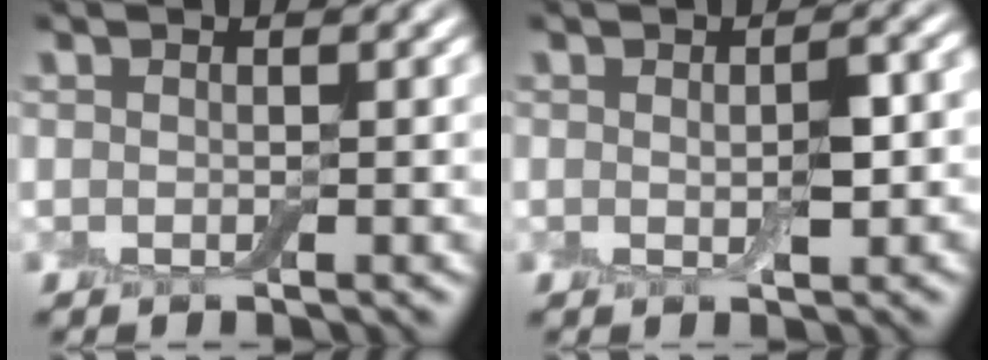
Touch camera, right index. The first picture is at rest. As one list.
[{"total": 2.6, "force": [0.0, 0.8, 2.5], "torque": [-0.045, -0.003, 0.000]}]